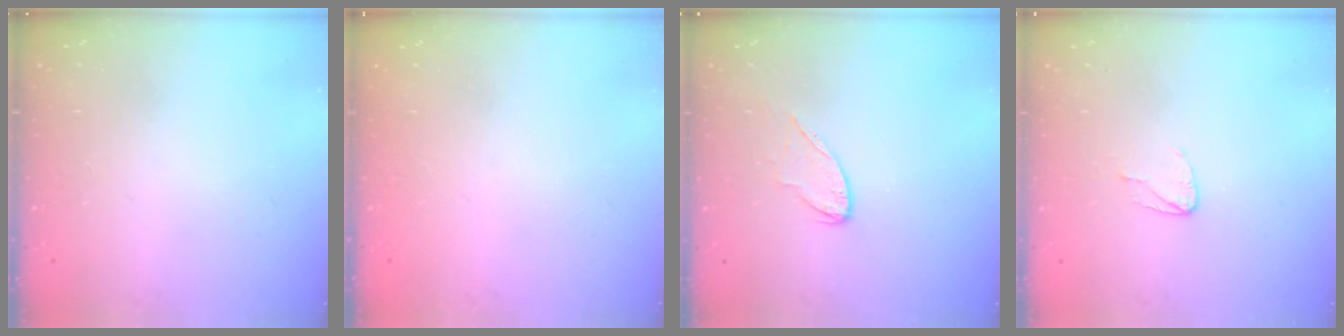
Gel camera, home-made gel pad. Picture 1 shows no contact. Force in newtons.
{"total": 0.0}
{"total": 6.5, "press": 6.5, "slide": 0.3}
{"total": 3.6, "press": 3.6, "slide": 0.3}